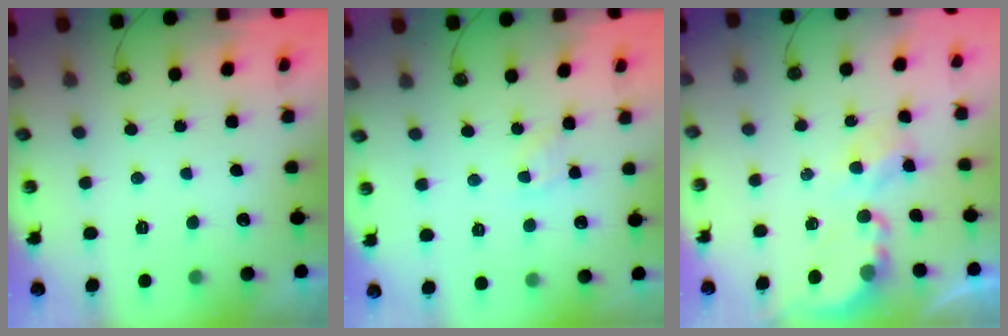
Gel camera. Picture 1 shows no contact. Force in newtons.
{"total": 5.2, "press": 5.1, "slide": 0.7}
{"total": 3.9, "press": 3.9, "slide": 0.1}